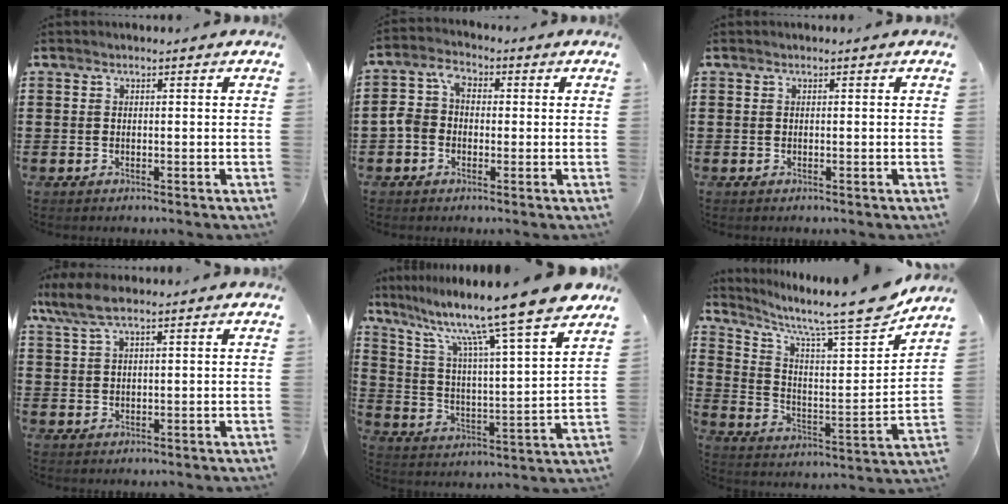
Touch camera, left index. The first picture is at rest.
{"total": 4.6, "force": [-0.8, 3.7, 2.7], "torque": [-0.073, 0.013, -0.022]}
{"total": 0.0}
{"total": 4.8, "force": [3.2, 0.9, 3.6], "torque": [-0.082, 0.000, 0.057]}
{"total": 13.1, "force": [10.8, -1.1, 7.4], "torque": [-0.163, -0.081, 0.171]}
{"total": 10.1, "force": [8.8, 0.5, 4.9], "torque": [-0.109, -0.074, 0.138]}